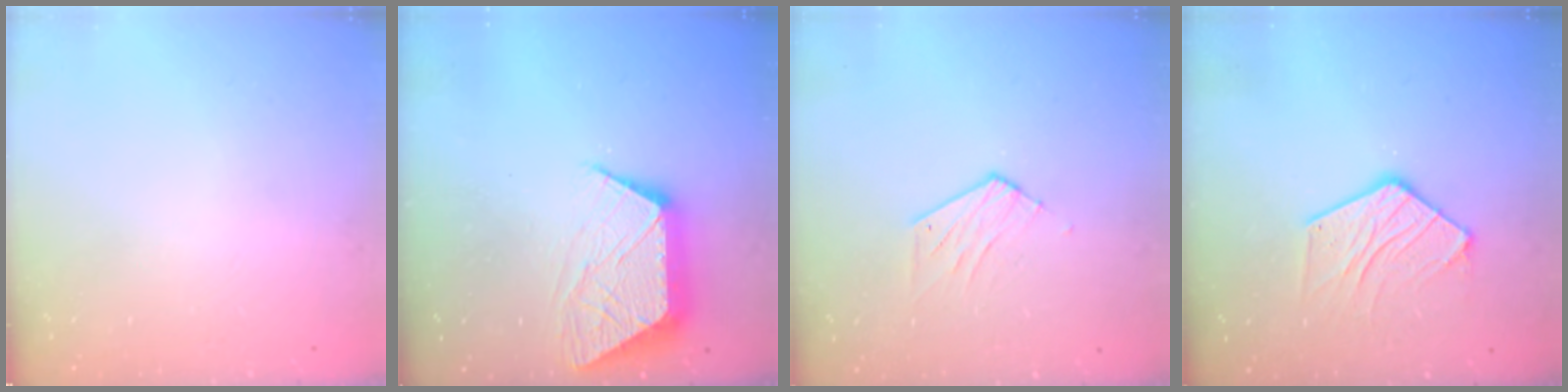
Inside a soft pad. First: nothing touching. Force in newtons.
{"total": 12.4, "press": 12.4, "slide": 0.8}
{"total": 4.5, "press": 4.5, "slide": 0.4}
{"total": 11.9, "press": 11.8, "slide": 0.9}